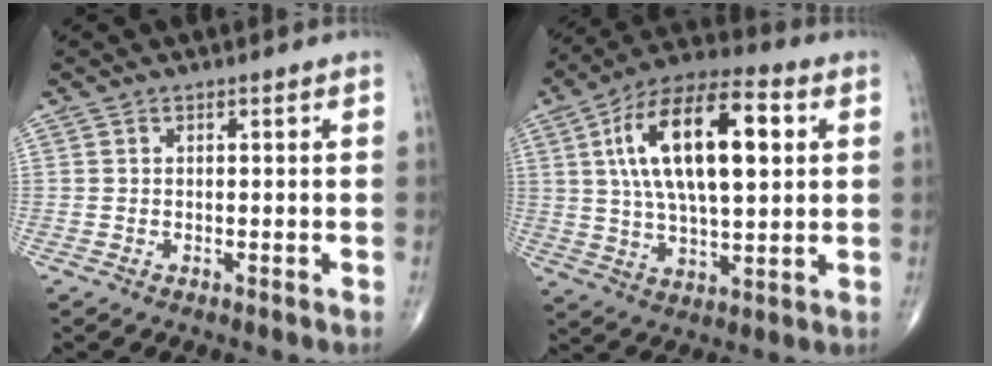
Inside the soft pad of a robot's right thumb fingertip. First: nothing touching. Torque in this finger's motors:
{"motor_torque": [-0.28, 1.57, 0.42, 0.03, 0.54]}